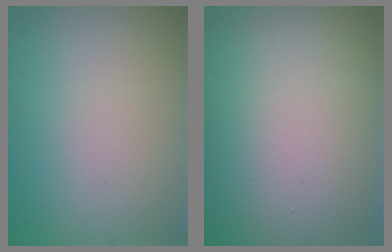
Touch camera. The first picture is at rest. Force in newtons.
{"total": 19.6, "press": 19.5, "slide": 1.6}